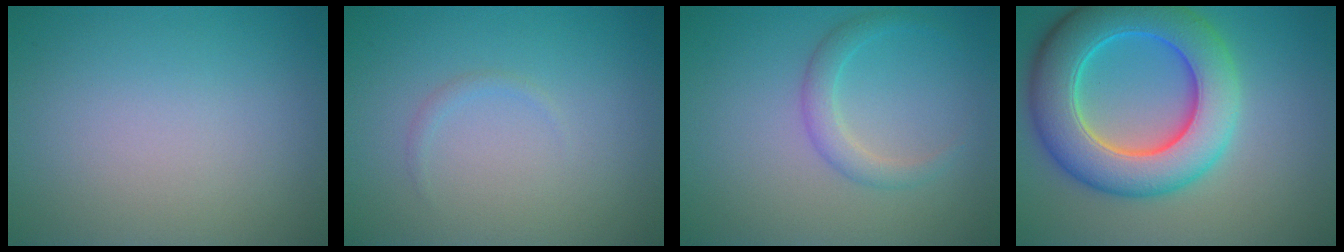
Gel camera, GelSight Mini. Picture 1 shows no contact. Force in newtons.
{"total": 0.6, "press": 0.6, "slide": 0.0}
{"total": 2.0, "press": 2.0, "slide": 0.1}
{"total": 10.0, "press": 10.0, "slide": 0.5}